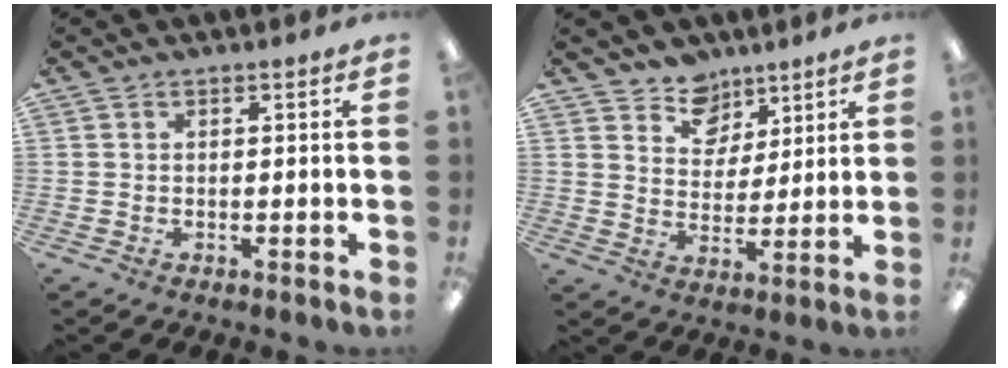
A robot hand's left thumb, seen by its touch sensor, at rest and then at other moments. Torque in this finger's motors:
{"motor_torque": [0.09, -0.05, 0.08, 0.04, 0.01]}